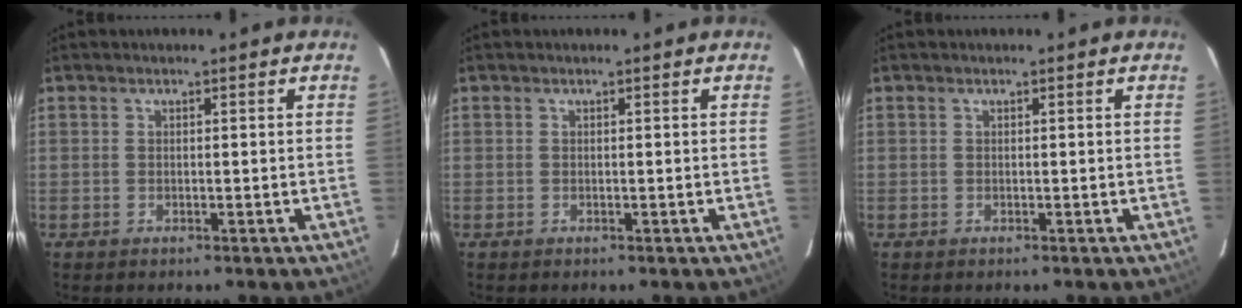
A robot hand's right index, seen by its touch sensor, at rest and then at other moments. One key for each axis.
{"total": 0.0}
{"total": 0.0}